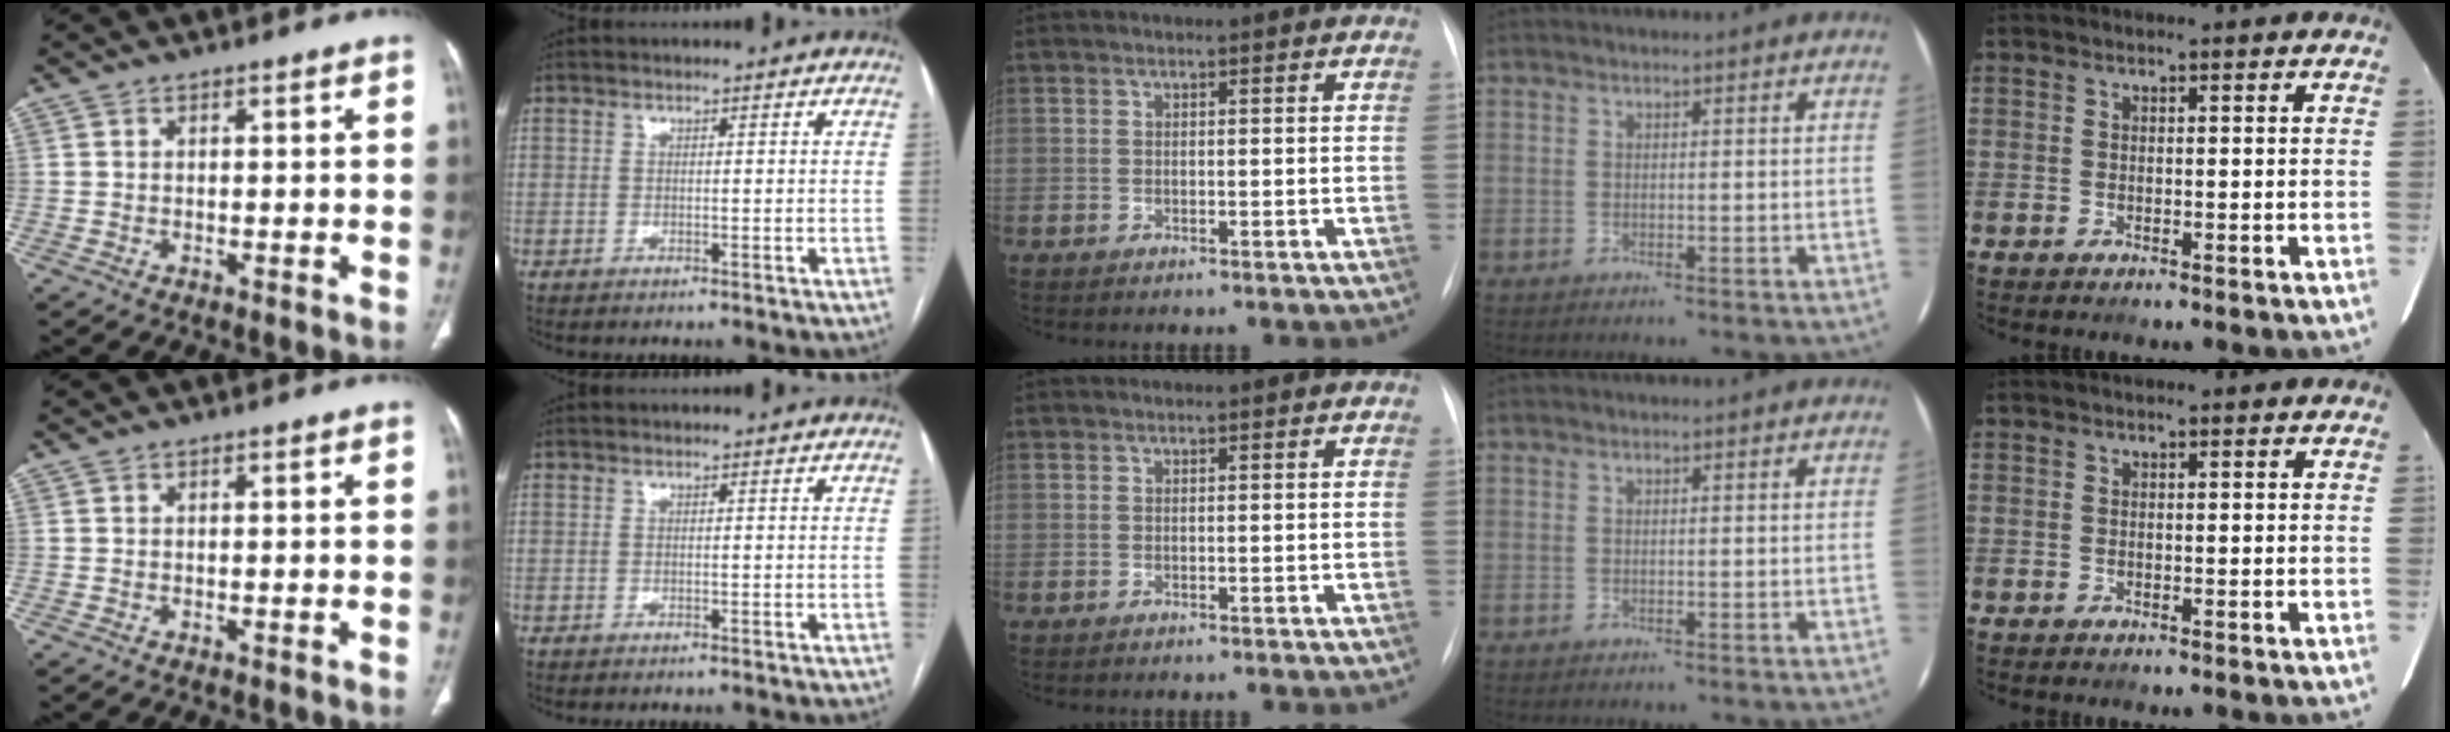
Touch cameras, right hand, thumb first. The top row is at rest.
{}